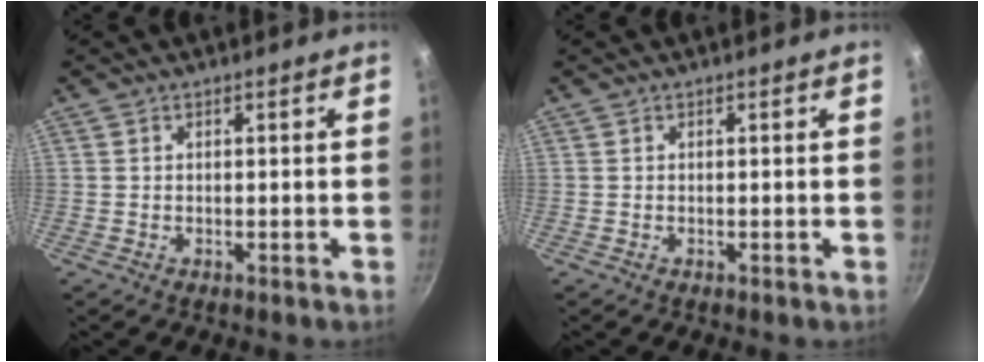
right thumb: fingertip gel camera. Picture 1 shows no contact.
{"total": 0.0}